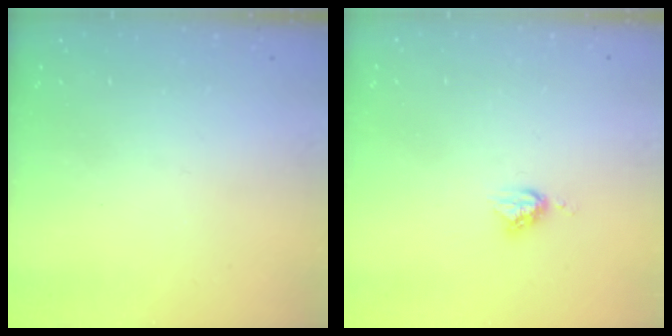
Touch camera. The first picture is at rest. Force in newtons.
{"total": 5.1, "press": 5.1, "slide": 0.0}